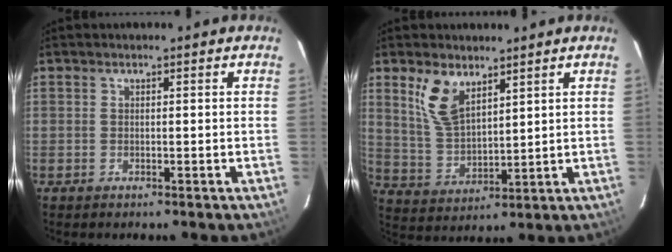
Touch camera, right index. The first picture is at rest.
{"total": 8.8, "force": [5.1, 4.3, 5.7], "torque": [-0.112, 0.003, 0.112]}